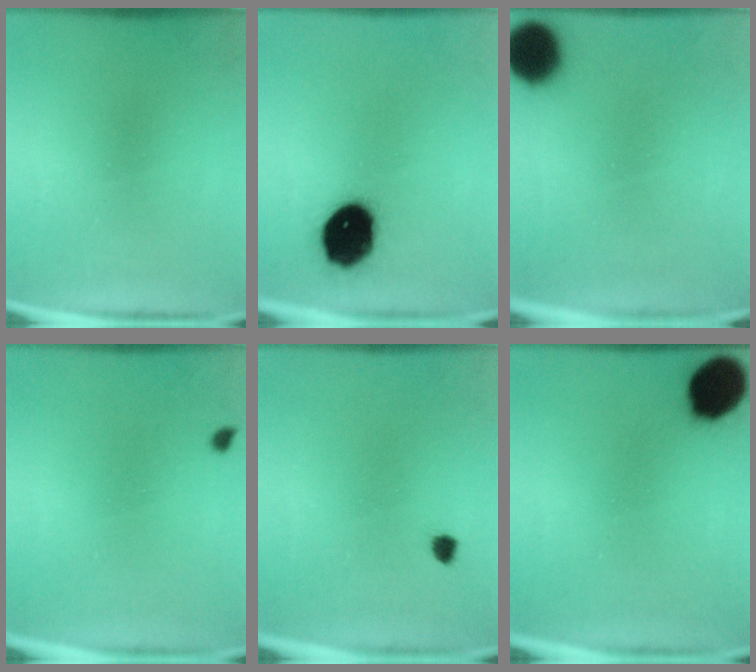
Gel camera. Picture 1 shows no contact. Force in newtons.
{"total": 15.4}
{"total": 10.4}
{"total": 0.7}
{"total": 1.2}
{"total": 12.2}